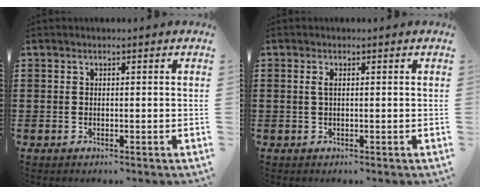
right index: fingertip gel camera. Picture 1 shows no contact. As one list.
[{"total": 1.2, "force": [0.2, 0.4, 1.1], "torque": [-0.023, 0.004, 0.002]}]